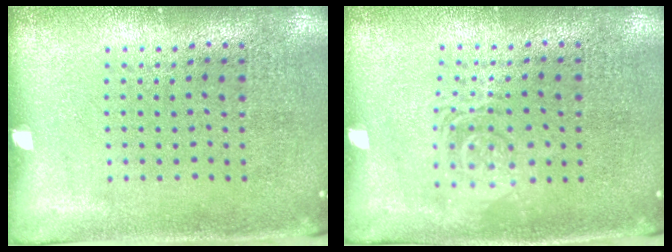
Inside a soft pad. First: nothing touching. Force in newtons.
{"total": 1.2, "press": 1.2, "slide": 0.2}